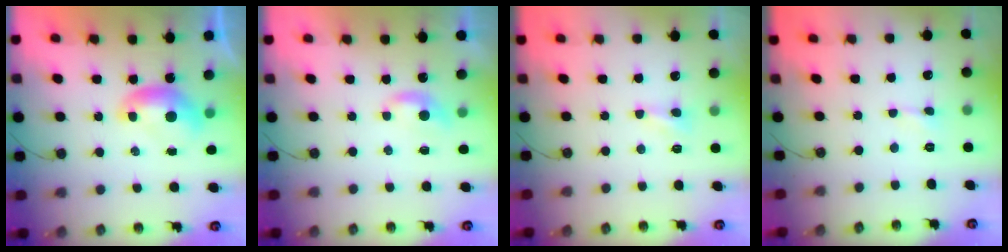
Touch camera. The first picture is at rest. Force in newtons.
{"total": 1.2, "press": 1.2, "slide": 0.4}
{"total": 0.6, "press": 0.5, "slide": 0.3}
{"total": 0.0}